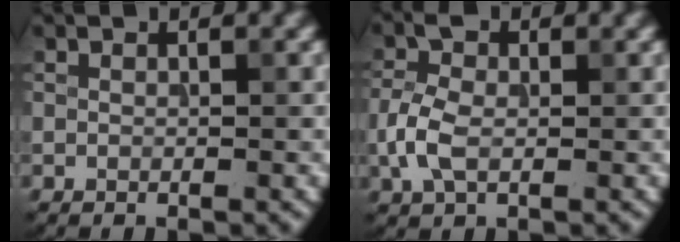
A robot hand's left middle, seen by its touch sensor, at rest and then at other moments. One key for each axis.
{"total": 3.5, "fx": -0.7, "fy": 2.2, "fz": 2.6, "tx": -0.063, "ty": 0.005, "tz": -0.018}